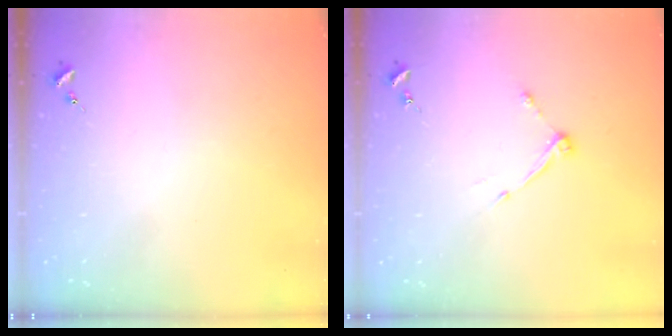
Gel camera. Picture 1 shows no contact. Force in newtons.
{"total": 5.1, "press": 5.1, "slide": 0.6}